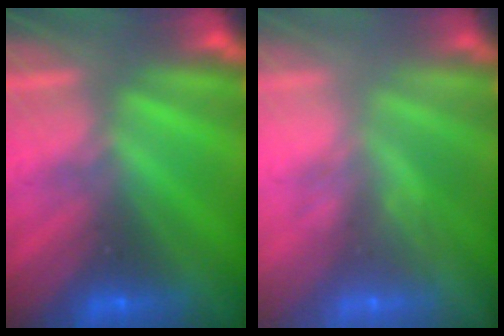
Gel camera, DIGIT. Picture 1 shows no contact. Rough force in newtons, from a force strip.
{"total": 2.3}